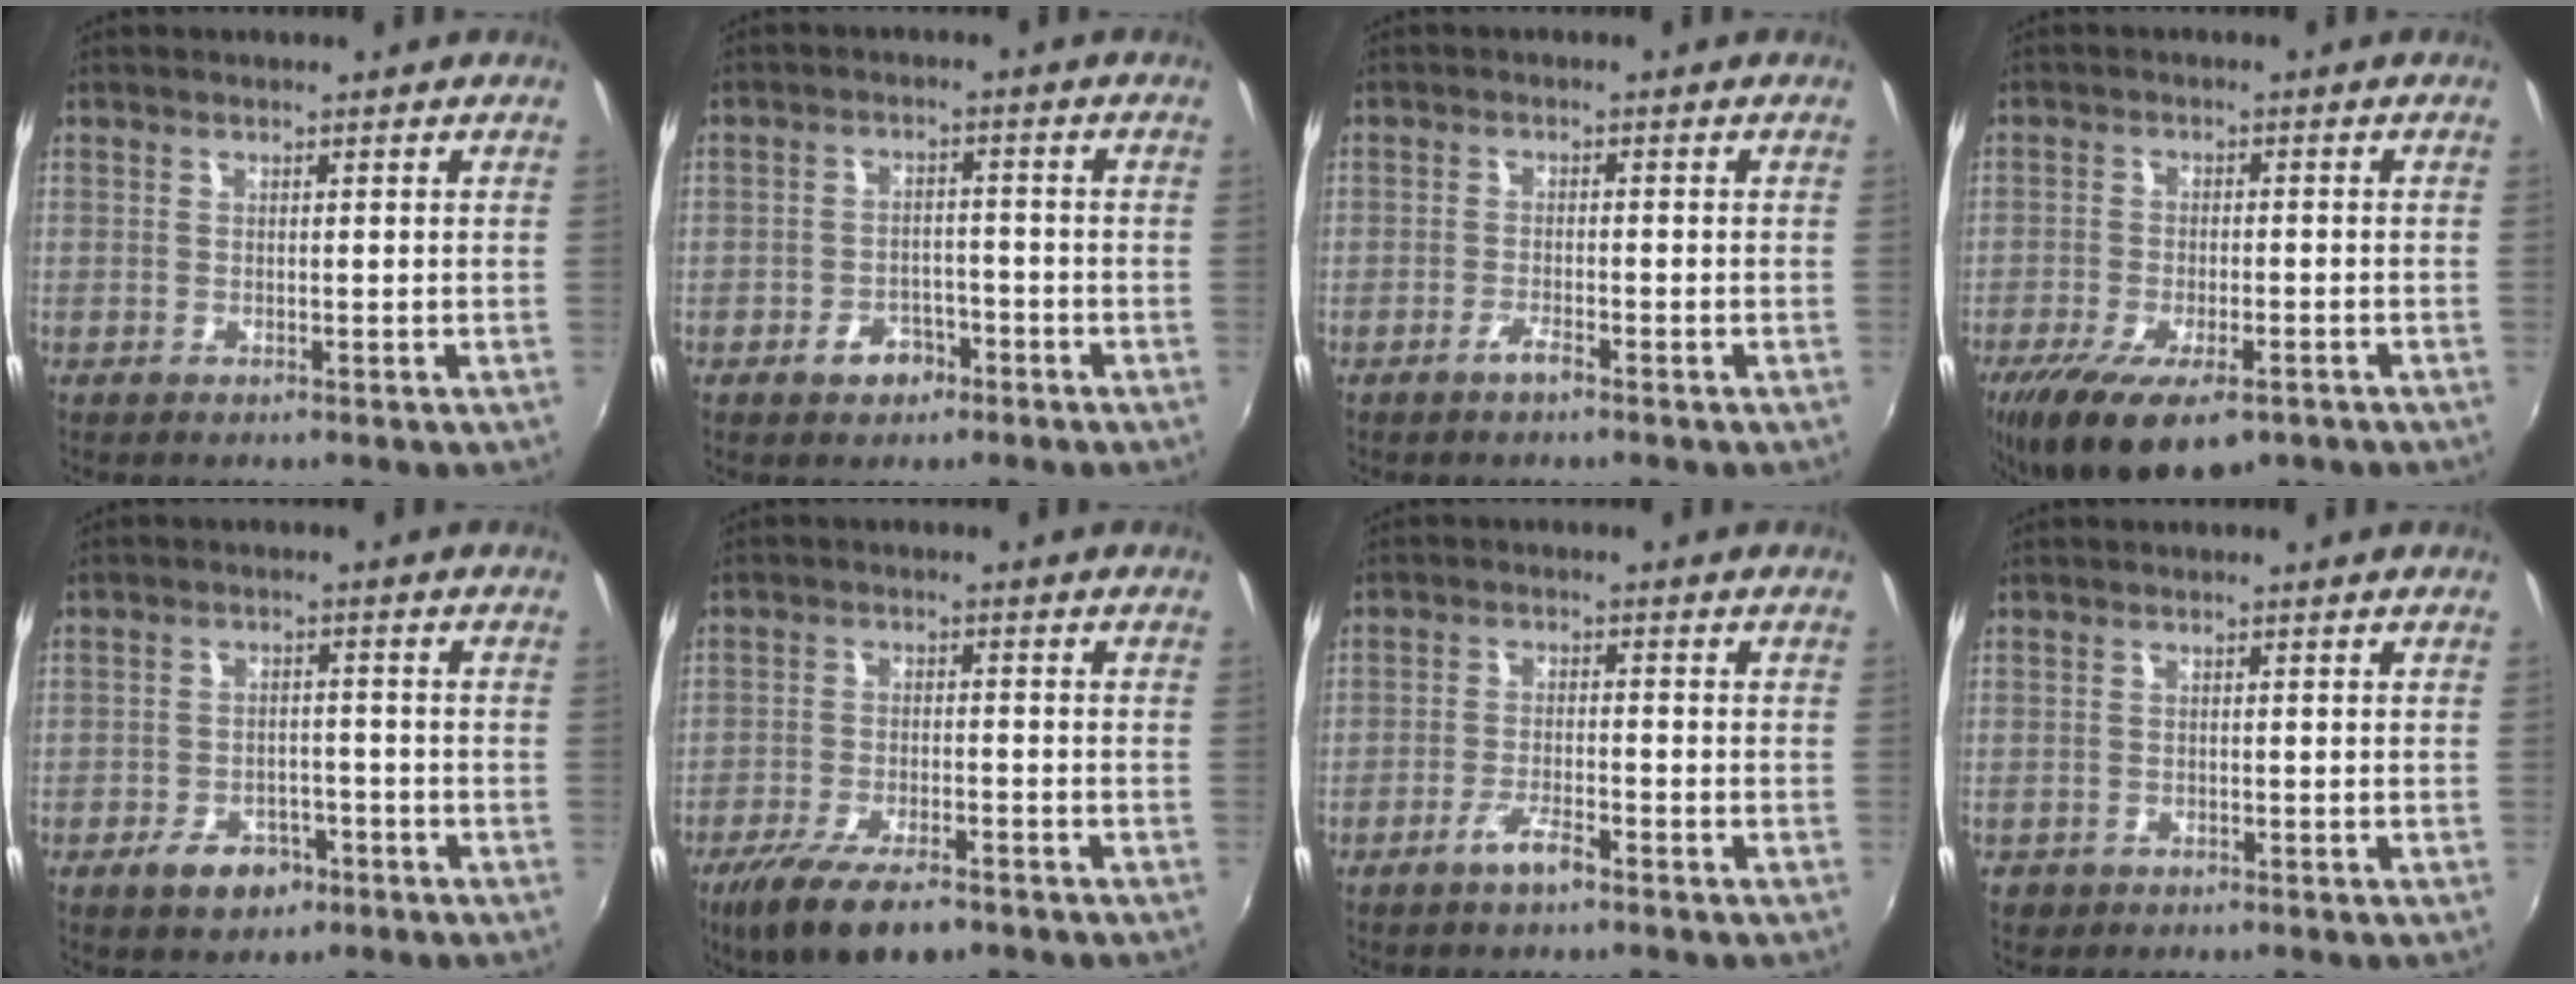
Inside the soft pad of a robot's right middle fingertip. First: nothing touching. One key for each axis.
{"total": 4.5, "fx": -2.8, "fy": 3.1, "fz": 1.7, "tx": -0.041, "ty": 0.010, "tz": -0.034}
{"total": 1.9, "fx": -1.5, "fy": 0.2, "fz": 1.1, "tx": -0.028, "ty": 0.000, "tz": -0.030}
{"total": 15.1, "fx": -9.6, "fy": 6.0, "fz": 9.9, "tx": -0.208, "ty": -0.043, "tz": -0.151}
{"total": 6.2, "fx": -3.8, "fy": 3.9, "fz": 3.0, "tx": -0.072, "ty": 0.009, "tz": -0.048}
{"total": 11.9, "fx": -8.4, "fy": 3.9, "fz": 7.5, "tx": -0.169, "ty": -0.030, "tz": -0.144}
{"total": 3.9, "fx": -2.9, "fy": 0.7, "fz": 2.6, "tx": -0.062, "ty": 0.000, "tz": -0.053}
{"total": 1.8, "fx": -0.8, "fy": 1.5, "fz": 0.5, "tx": -0.014, "ty": -0.003, "tz": -0.012}